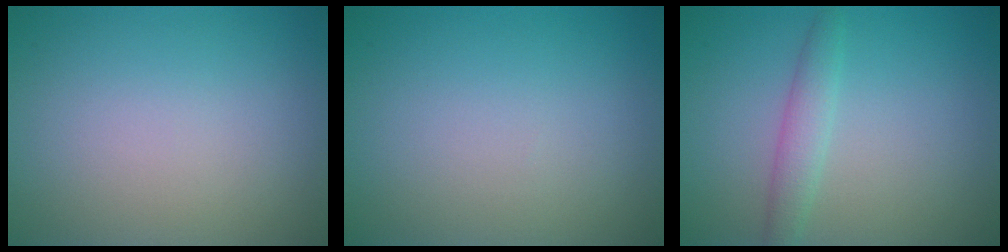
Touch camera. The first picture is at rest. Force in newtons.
{"total": 0.0}
{"total": 2.1, "press": 2.1, "slide": 0.1}